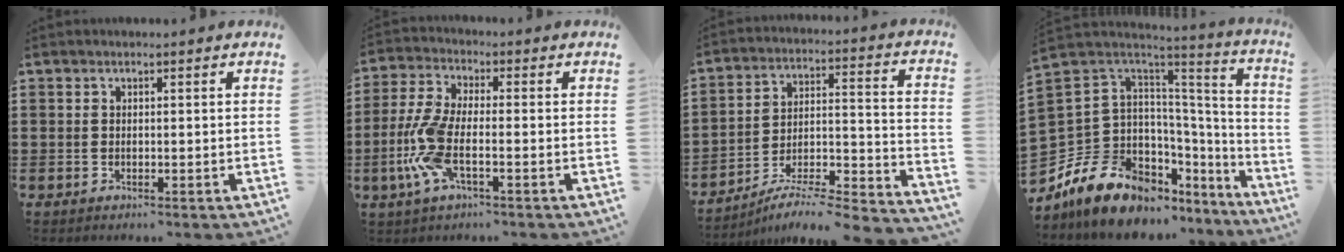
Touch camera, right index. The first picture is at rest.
{"total": 8.0, "force": [-2.8, 2.8, 6.9], "torque": [-0.181, -0.016, -0.061]}
{"total": 5.0, "force": [-4.4, 0.5, 2.4], "torque": [-0.039, -0.014, -0.090]}
{"total": 11.6, "force": [-7.3, 8.1, 4.0], "torque": [-0.115, 0.004, -0.130]}